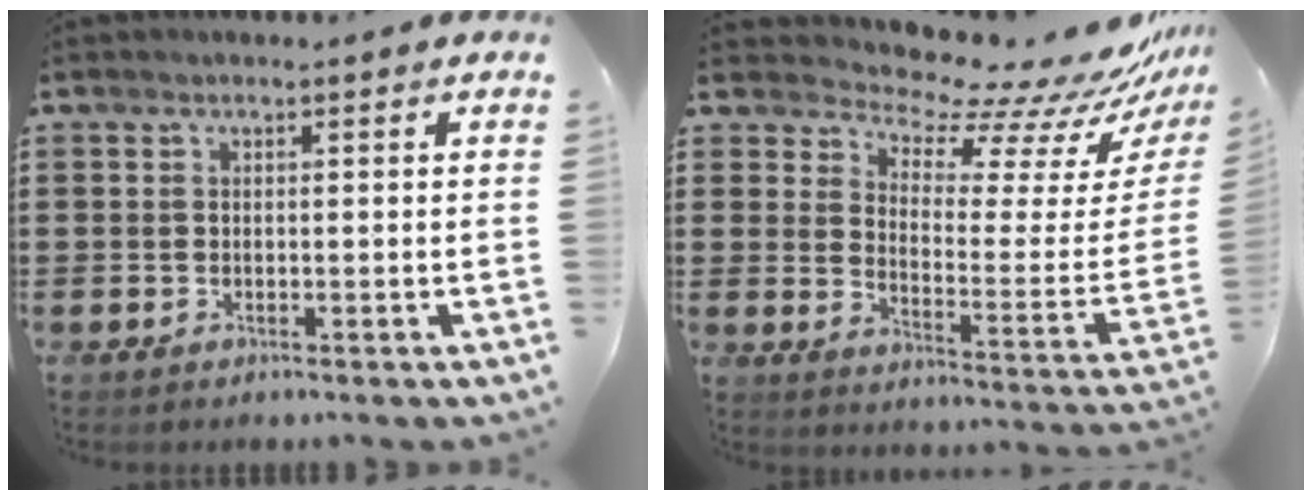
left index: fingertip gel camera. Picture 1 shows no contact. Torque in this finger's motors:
{"motor_torque": [2.14, 0.00, 0.30, -0.01]}